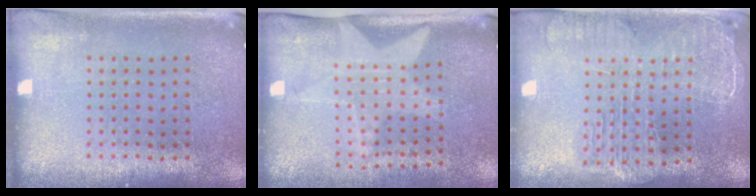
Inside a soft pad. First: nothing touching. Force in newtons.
{"total": 2.1, "press": 1.5, "slide": 1.4}
{"total": 2.5, "press": 2.2, "slide": 1.2}